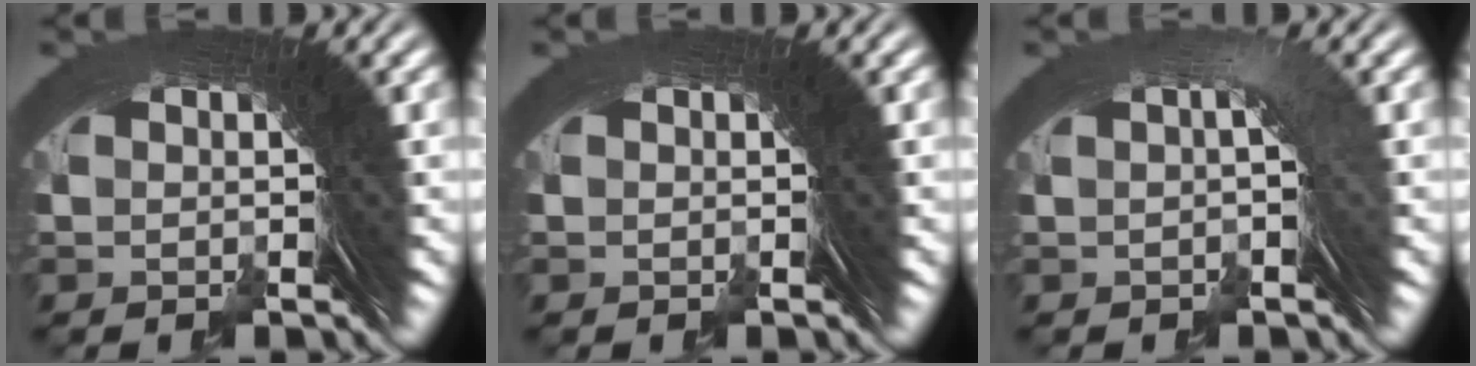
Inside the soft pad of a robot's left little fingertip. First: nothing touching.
{"total": 0.0}
{"total": 1.1, "force": [-0.1, -0.8, 0.8], "torque": [-0.015, 0.009, -0.001]}